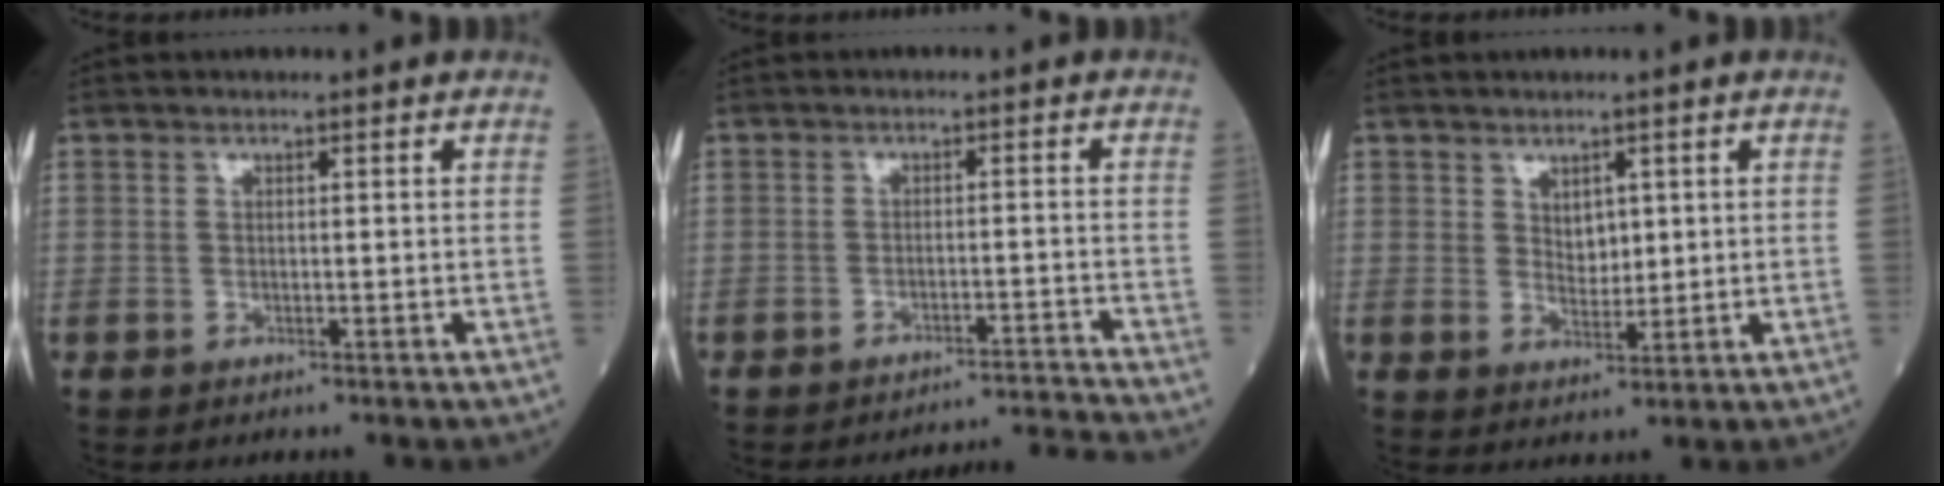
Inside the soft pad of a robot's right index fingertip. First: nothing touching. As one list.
[{"total": 7.2, "force": [-6.5, -3.0, -0.8], "torque": [0.013, -0.001, -0.100]}, {"total": 3.0, "force": [1.2, 1.9, 2.0], "torque": [-0.033, -0.001, 0.025]}]